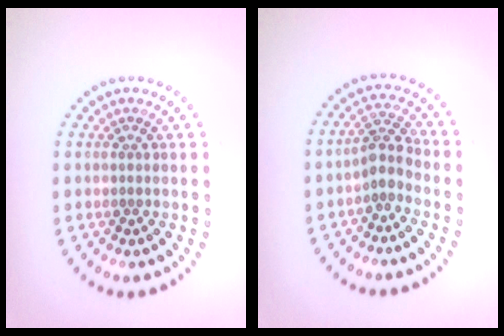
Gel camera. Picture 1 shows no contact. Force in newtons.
{"total": 2.4, "press": 1.9, "slide": 1.5}